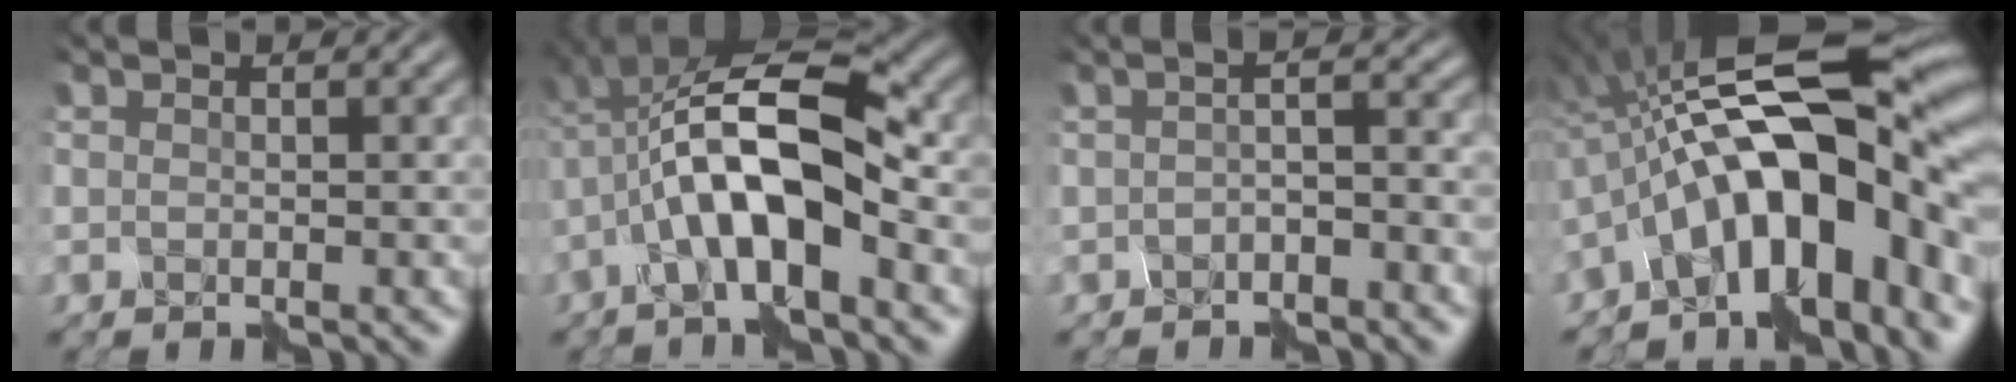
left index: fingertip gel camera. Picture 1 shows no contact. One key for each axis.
{"total": 9.6, "fx": -1.4, "fy": 3.3, "fz": 8.9, "tx": -0.159, "ty": 0.024, "tz": -0.031}
{"total": 1.6, "fx": -1.0, "fy": 0.3, "fz": 1.2, "tx": -0.020, "ty": 0.002, "tz": -0.023}
{"total": 17.1, "fx": -2.6, "fy": 8.4, "fz": 14.7, "tx": -0.204, "ty": 0.039, "tz": -0.058}